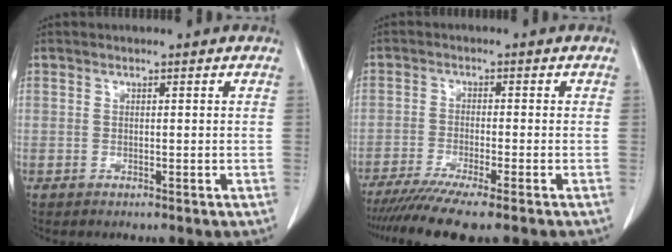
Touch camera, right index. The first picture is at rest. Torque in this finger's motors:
{"motor_torque": [1.09, -1.05, 0.75, 0.21]}